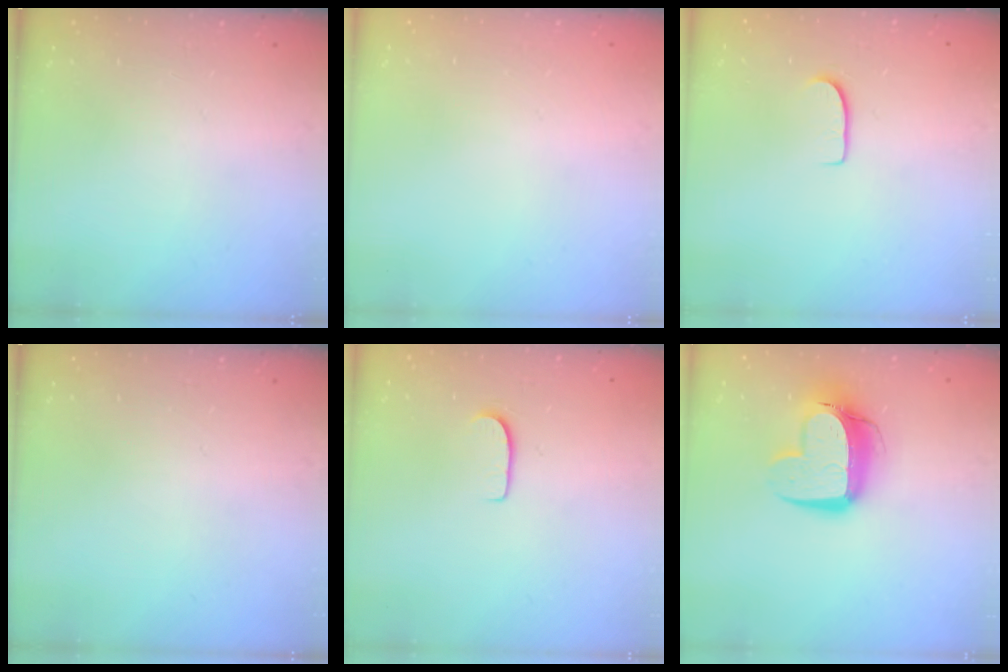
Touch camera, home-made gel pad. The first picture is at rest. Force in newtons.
{"total": 0.0}
{"total": 6.1, "press": 6.1, "slide": 0.5}
{"total": 0.0}
{"total": 5.9, "press": 5.8, "slide": 0.6}
{"total": 13.9, "press": 13.8, "slide": 1.4}